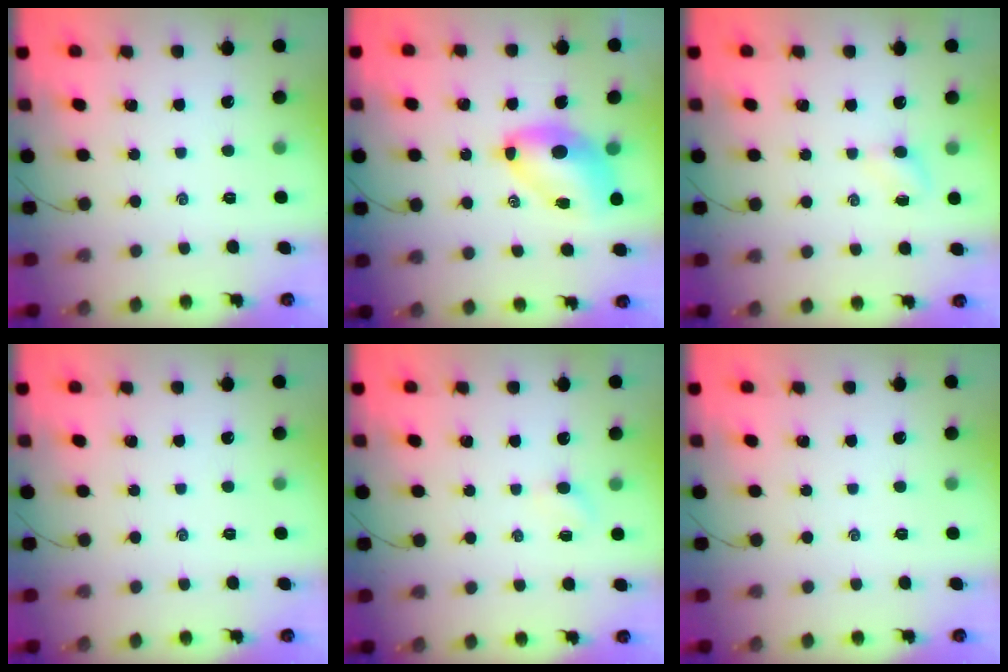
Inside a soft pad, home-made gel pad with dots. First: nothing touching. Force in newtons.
{"total": 8.4, "press": 8.1, "slide": 2.3}
{"total": 2.8, "press": 2.6, "slide": 0.9}
{"total": 0.0}
{"total": 1.6, "press": 1.5, "slide": 0.6}
{"total": 0.0}